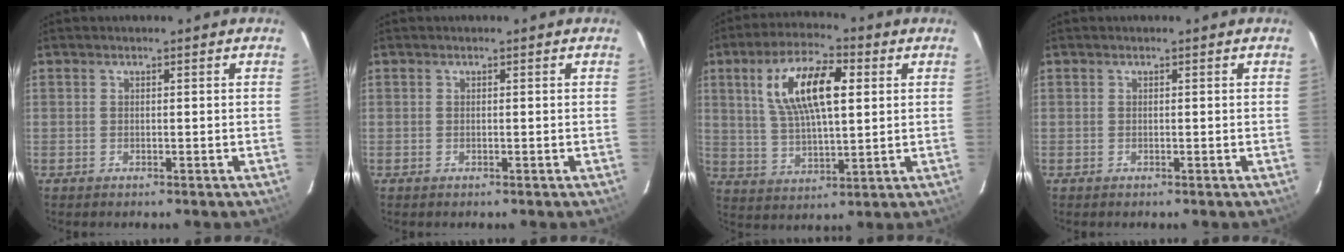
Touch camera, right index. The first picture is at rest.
{"total": 0.0}
{"total": 14.0, "force": [4.2, 5.3, 12.2], "torque": [-0.229, 0.016, 0.080]}
{"total": 0.0}